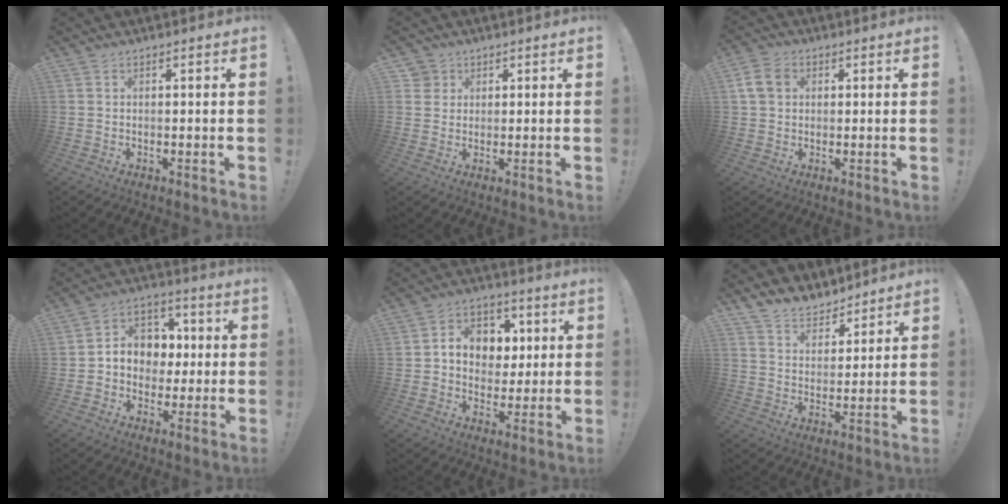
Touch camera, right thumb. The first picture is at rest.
{"total": 3.2, "force": [1.5, 2.8, 0.4], "torque": [-0.003, -0.004, 0.027]}
{"total": 7.5, "force": [2.0, 5.8, 4.2], "torque": [-0.077, 0.010, 0.044]}
{"total": 9.8, "force": [-0.3, 9.0, 3.6], "torque": [-0.043, 0.008, 0.004]}
{"total": 10.7, "force": [2.4, 9.4, 4.5], "torque": [-0.065, -0.001, 0.053]}
{"total": 7.5, "force": [6.4, 3.8, 1.0], "torque": [-0.028, -0.055, 0.126]}